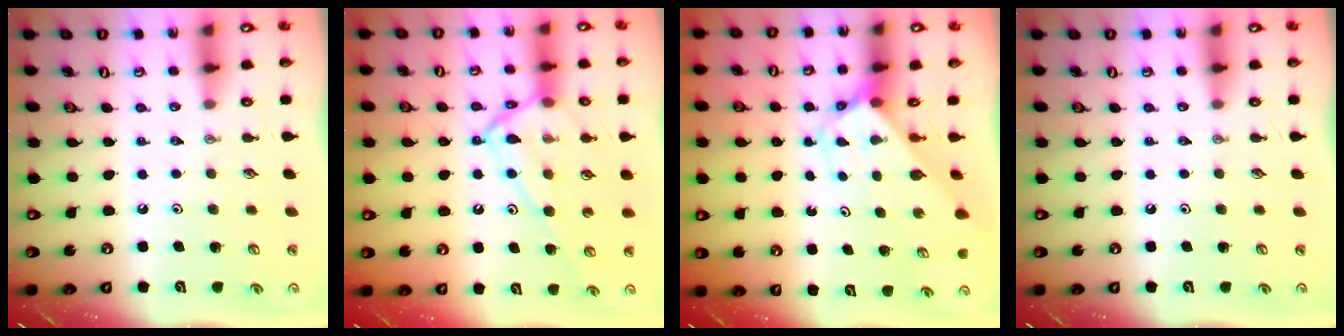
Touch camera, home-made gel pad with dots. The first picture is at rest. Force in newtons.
{"total": 14.7, "press": 14.6, "slide": 1.1}
{"total": 2.9, "press": 2.9, "slide": 0.1}
{"total": 0.0}